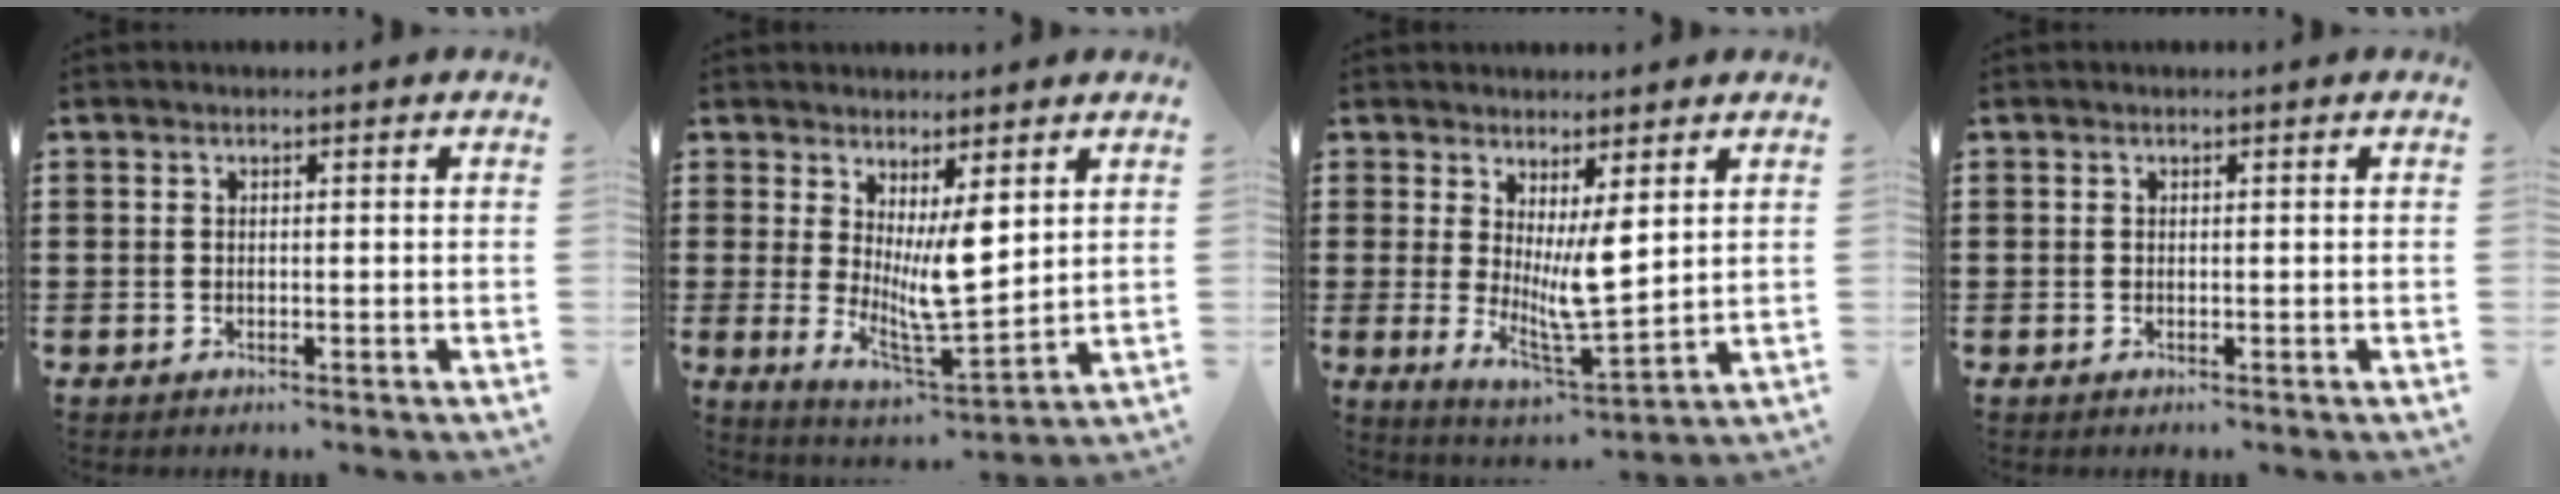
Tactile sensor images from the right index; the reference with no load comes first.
{"total": 8.0, "force": [2.9, 2.2, 7.1], "torque": [-0.127, -0.038, 0.050]}
{"total": 7.2, "force": [2.4, 1.5, 6.6], "torque": [-0.120, -0.029, 0.042]}
{"total": 0.0}